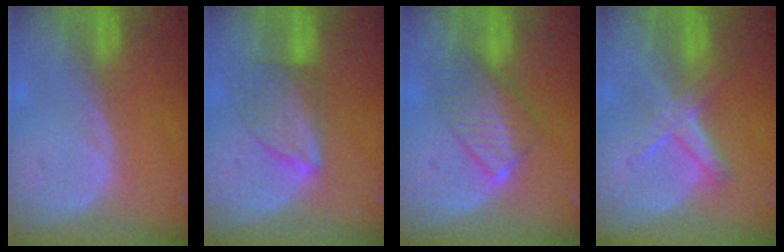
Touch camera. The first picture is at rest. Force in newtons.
{"total": 6.0, "press": 6.0, "slide": 1.0}
{"total": 6.5, "press": 6.4, "slide": 0.6}
{"total": 5.7, "press": 5.5, "slide": 1.8}